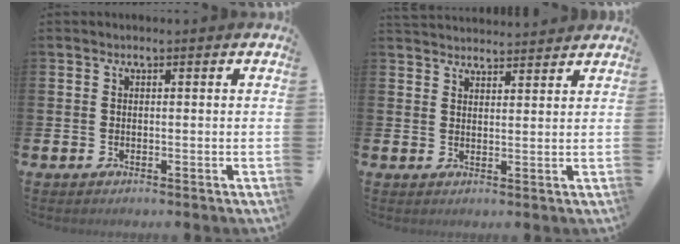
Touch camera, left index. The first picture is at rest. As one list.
[{"total": 2.9, "force": [2.9, 0.3, -0.2], "torque": [-0.002, -0.017, 0.054]}]